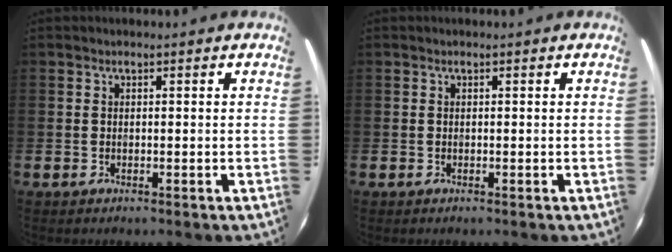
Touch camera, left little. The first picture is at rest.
{"total": 0.0}